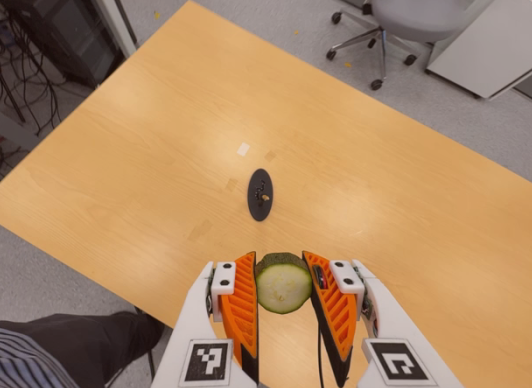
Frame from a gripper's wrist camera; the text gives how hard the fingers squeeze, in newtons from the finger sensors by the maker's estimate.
{"total": 11.4, "left": 10.3, "right": 12.4}